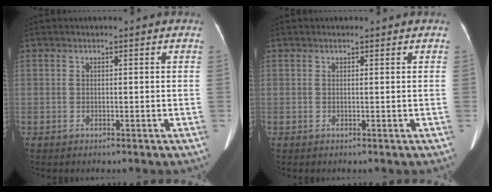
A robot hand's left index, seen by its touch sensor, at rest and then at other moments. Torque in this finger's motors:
{"motor_torque": [-0.01, 0.01, 0.01, 0.00]}